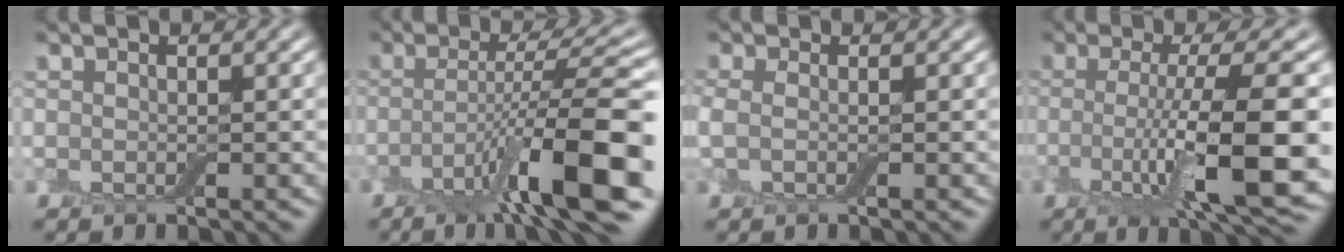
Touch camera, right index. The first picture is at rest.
{"total": 11.2, "force": [-4.2, 2.0, 10.2], "torque": [-0.144, 0.010, -0.072]}
{"total": 1.3, "force": [0.0, 0.5, 1.2], "torque": [-0.032, 0.002, -0.005]}
{"total": 10.3, "force": [-1.6, 2.3, 9.9], "torque": [-0.146, -0.010, -0.026]}